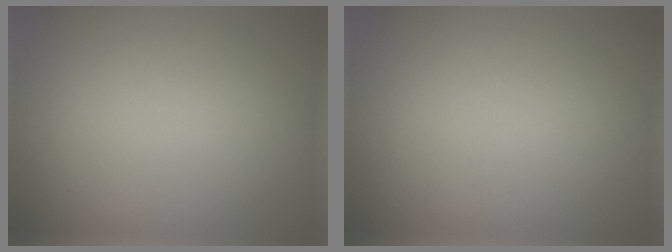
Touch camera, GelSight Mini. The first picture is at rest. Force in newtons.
{"total": 0.0}